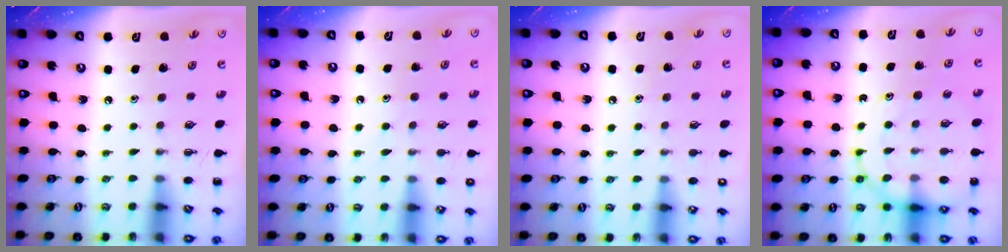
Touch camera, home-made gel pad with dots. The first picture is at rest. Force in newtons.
{"total": 7.0, "press": 6.9, "slide": 1.0}
{"total": 6.6, "press": 6.5, "slide": 1.2}
{"total": 14.1, "press": 13.8, "slide": 2.9}